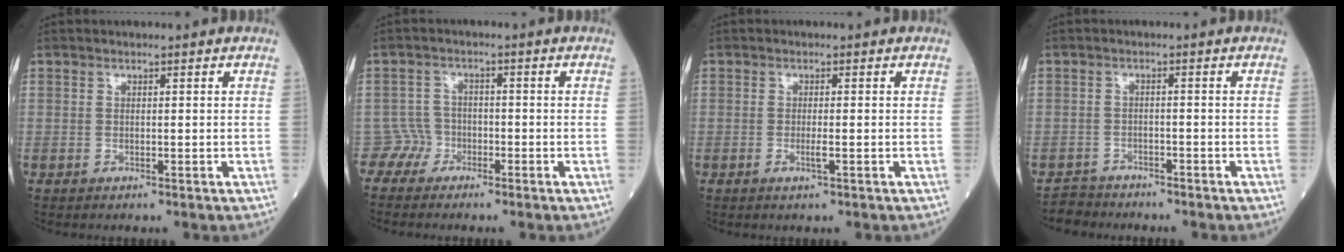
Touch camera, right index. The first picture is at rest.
{"total": 2.8, "force": [-2.0, 1.6, -1.1], "torque": [0.025, 0.006, -0.042]}
{"total": 1.5, "force": [-0.5, 0.0, 1.4], "torque": [-0.030, -0.003, -0.010]}
{"total": 3.1, "force": [-2.7, 1.1, -1.0], "torque": [0.012, -0.001, -0.051]}